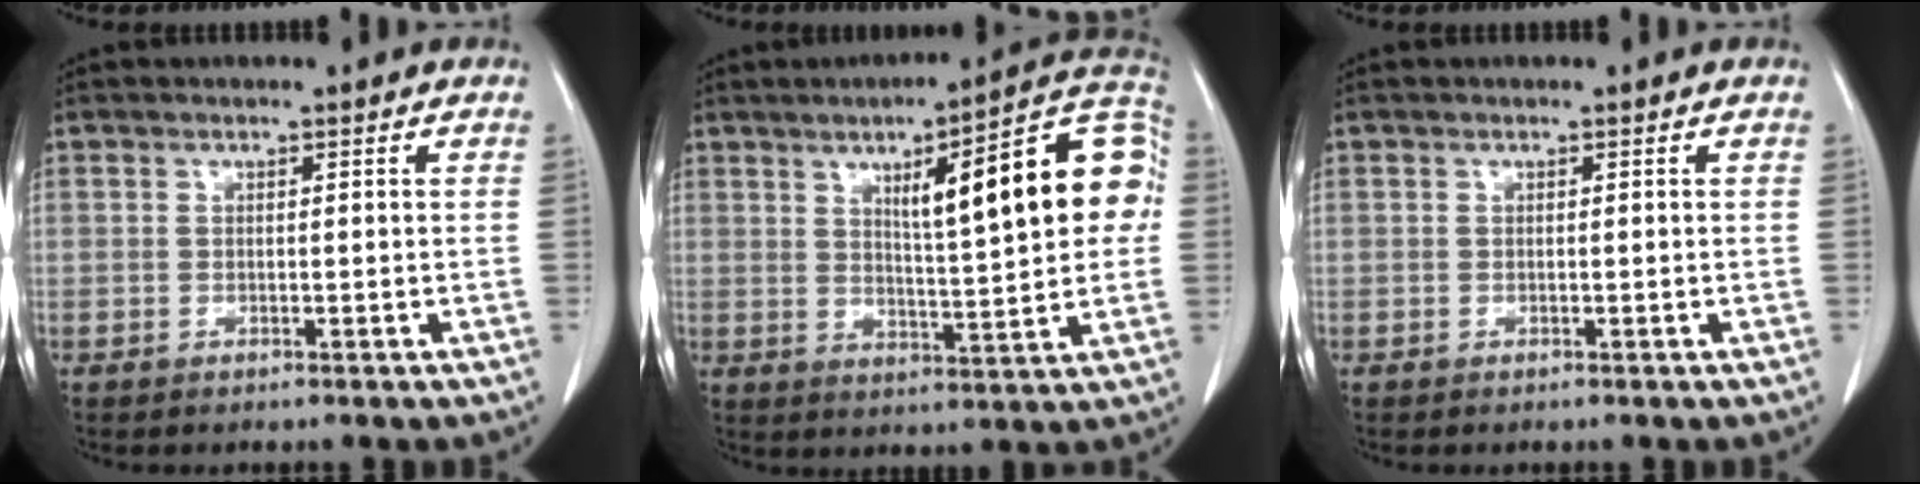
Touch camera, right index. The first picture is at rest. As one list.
[{"total": 17.3, "force": [3.7, 3.0, 16.6], "torque": [-0.220, 0.033, 0.050]}, {"total": 0.0}]